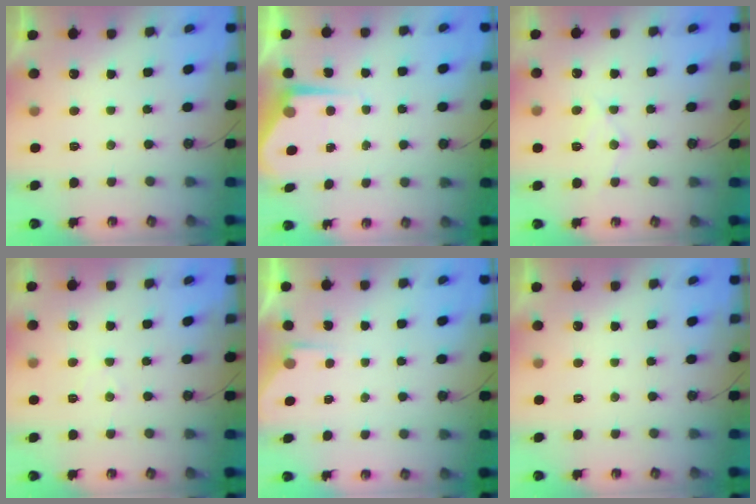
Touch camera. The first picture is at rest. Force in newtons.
{"total": 5.4, "press": 5.4, "slide": 0.3}
{"total": 9.2, "press": 9.1, "slide": 0.7}
{"total": 4.0, "press": 3.9, "slide": 0.6}
{"total": 3.5, "press": 3.5, "slide": 0.4}
{"total": 0.0}